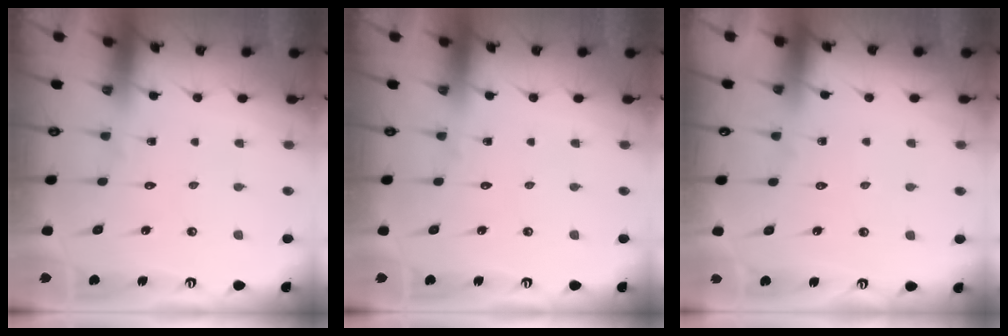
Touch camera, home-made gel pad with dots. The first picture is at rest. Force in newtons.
{"total": 0.0}
{"total": 2.6, "press": 2.5, "slide": 0.5}